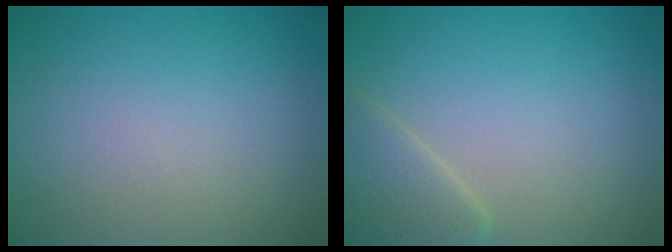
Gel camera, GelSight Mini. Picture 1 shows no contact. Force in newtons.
{"total": 2.7, "press": 2.6, "slide": 0.2}